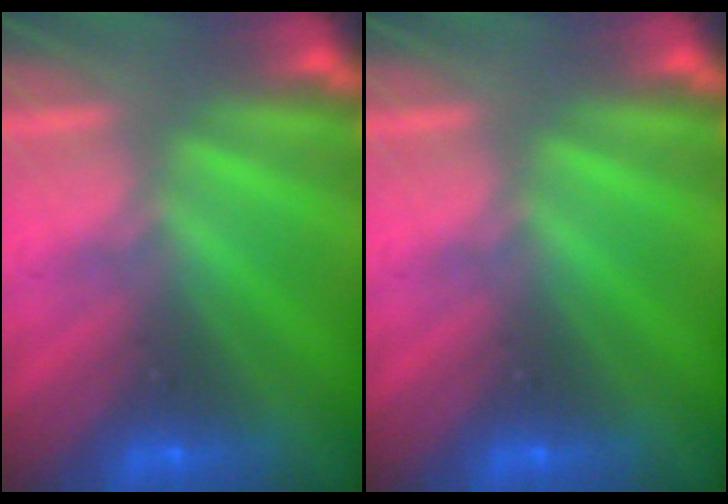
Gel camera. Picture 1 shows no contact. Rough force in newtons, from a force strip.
{"total": 0.0}